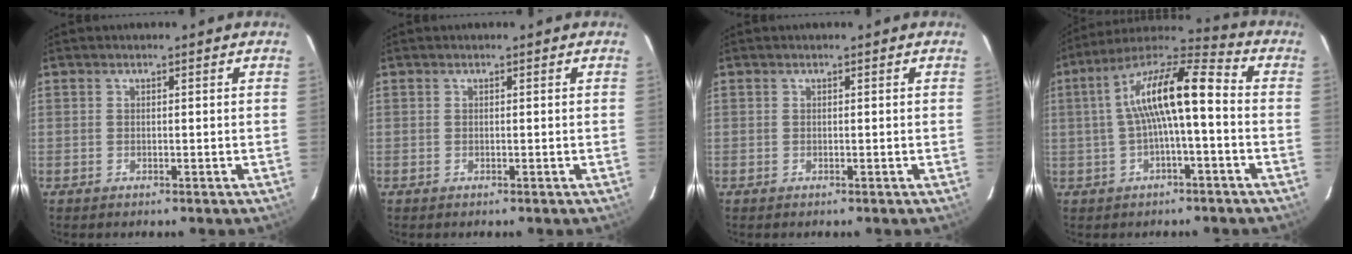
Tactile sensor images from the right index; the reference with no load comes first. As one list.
[{"total": 0.0}, {"total": 0.0}, {"total": 13.2, "force": [-0.4, 2.8, 12.9], "torque": [-0.231, 0.033, -0.009]}]